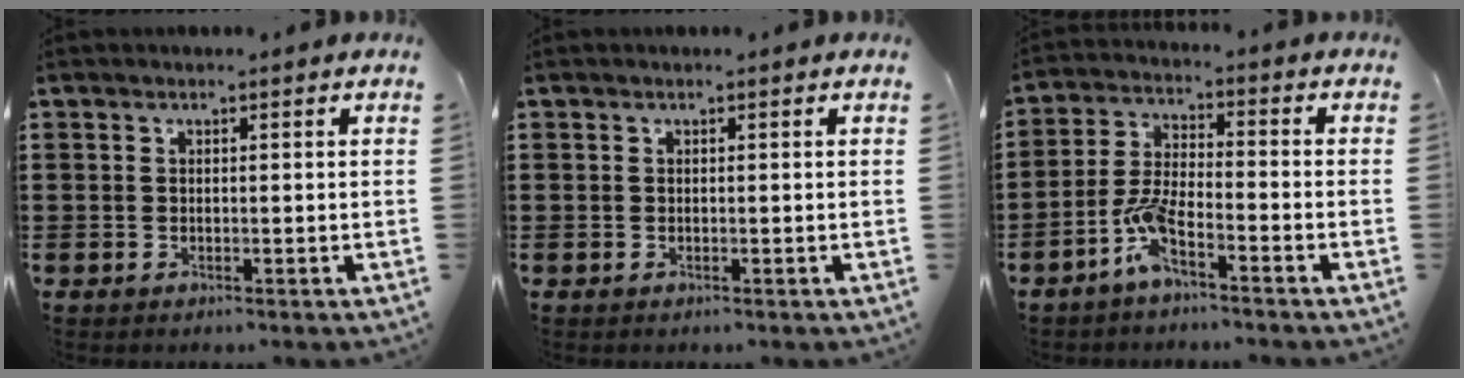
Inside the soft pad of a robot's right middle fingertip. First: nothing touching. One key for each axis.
{"total": 0.0}
{"total": 6.2, "fx": -4.0, "fy": 1.3, "fz": 4.6, "tx": -0.112, "ty": -0.010, "tz": -0.079}